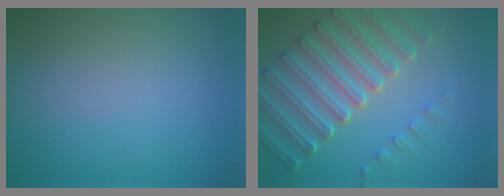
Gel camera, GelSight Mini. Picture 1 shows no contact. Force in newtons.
{"total": 7.2, "press": 5.3, "slide": 4.9}